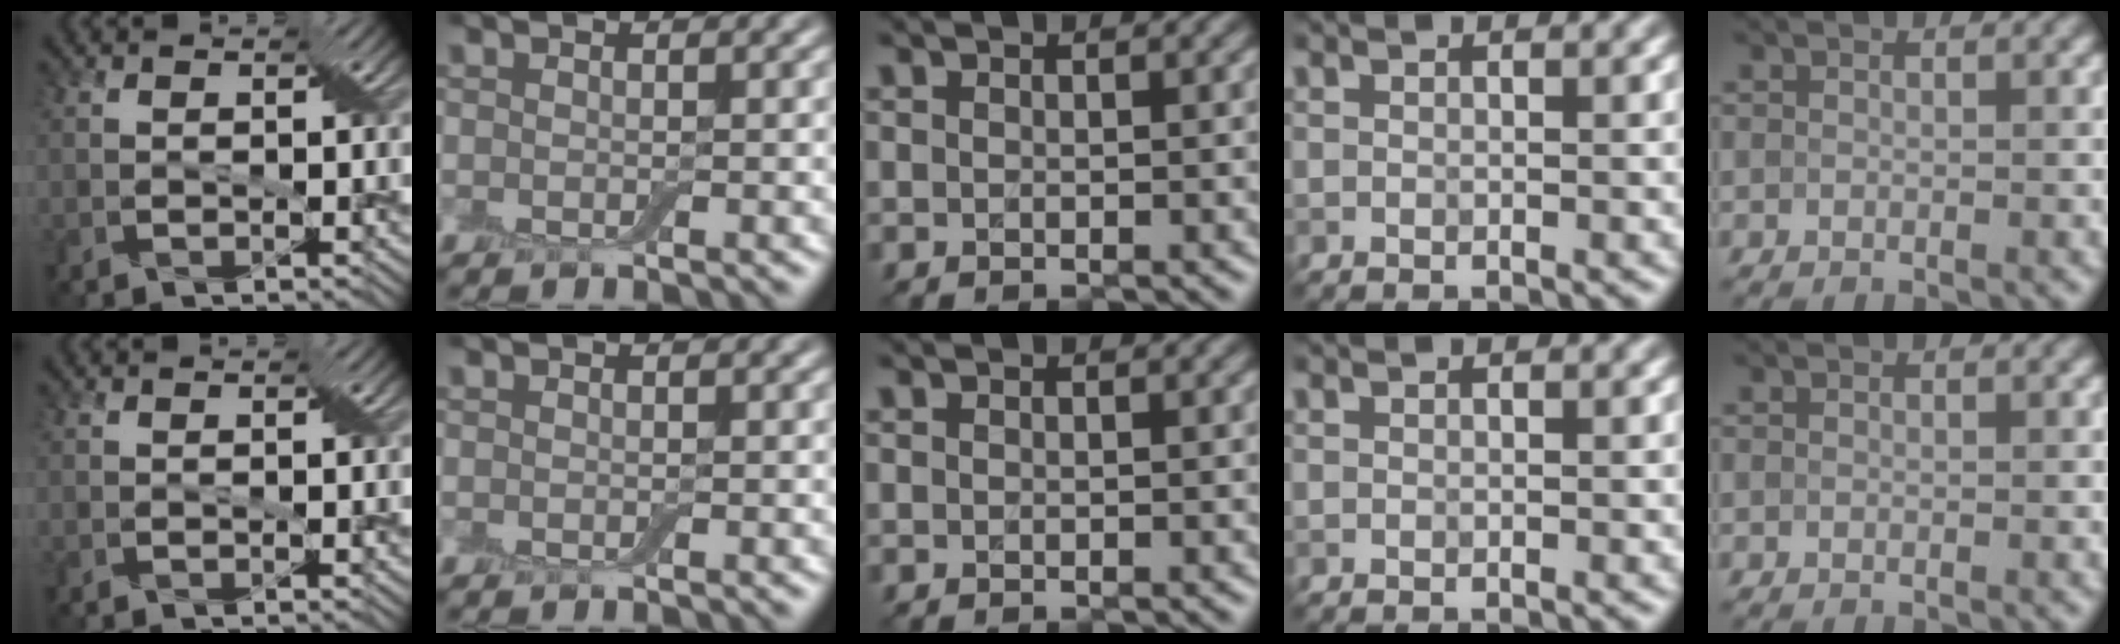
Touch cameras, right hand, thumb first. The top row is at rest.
{}